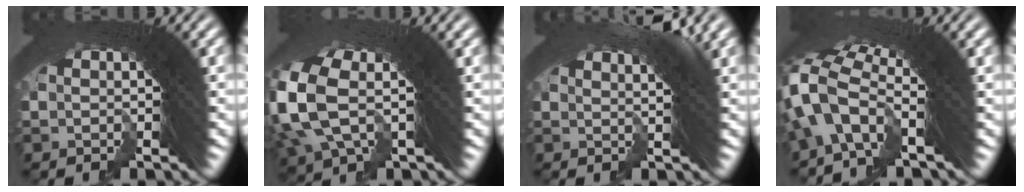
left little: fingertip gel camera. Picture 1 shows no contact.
{"total": 5.7, "force": [0.5, 3.4, 4.6], "torque": [-0.133, -0.017, 0.018]}
{"total": 5.1, "force": [3.5, -0.5, 3.7], "torque": [-0.046, 0.012, 0.054]}
{"total": 5.1, "force": [0.3, 2.9, 4.2], "torque": [-0.104, -0.010, 0.001]}